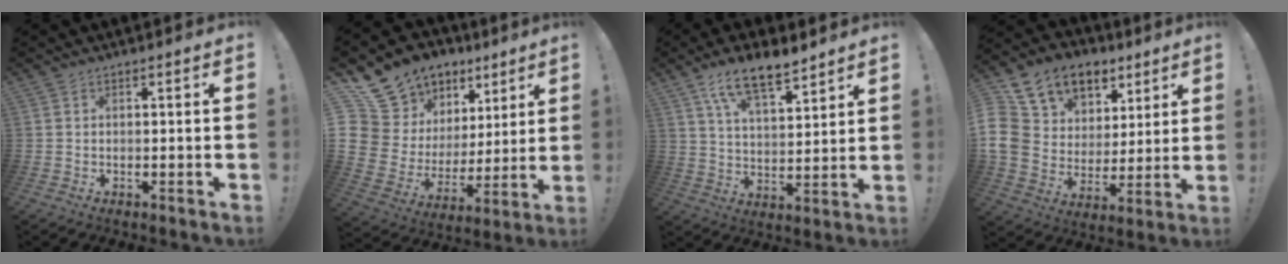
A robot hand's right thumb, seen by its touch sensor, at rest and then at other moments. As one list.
[{"total": 13.4, "force": [10.0, 8.2, 3.3], "torque": [-0.072, -0.083, 0.207]}, {"total": 12.6, "force": [9.1, 4.4, 7.5], "torque": [-0.129, -0.046, 0.163]}, {"total": 17.5, "force": [8.1, 14.1, 6.5], "torque": [-0.116, -0.051, 0.177]}]